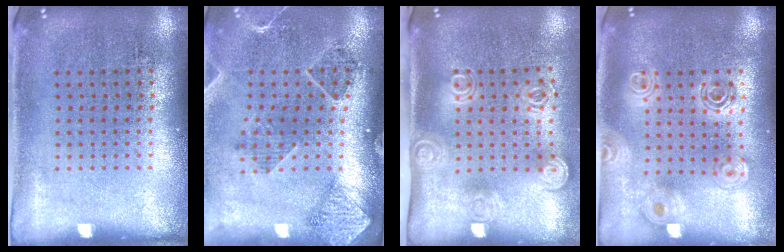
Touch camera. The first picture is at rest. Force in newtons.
{"total": 1.4, "press": 1.4, "slide": 0.1}
{"total": 2.0, "press": 1.4, "slide": 1.4}
{"total": 1.8, "press": 1.6, "slide": 0.9}